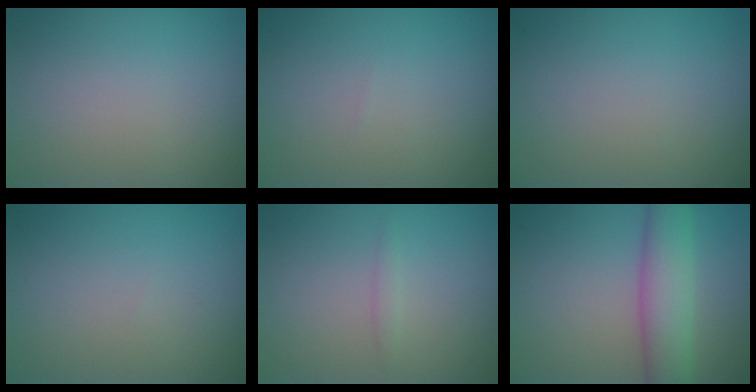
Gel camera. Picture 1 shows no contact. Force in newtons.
{"total": 0.0}
{"total": 0.0}
{"total": 0.0}
{"total": 0.7, "press": 0.7, "slide": 0.1}
{"total": 5.5, "press": 5.5, "slide": 0.2}